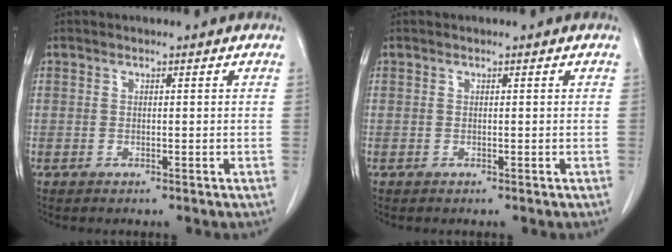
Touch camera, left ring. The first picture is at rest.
{"total": 0.0}